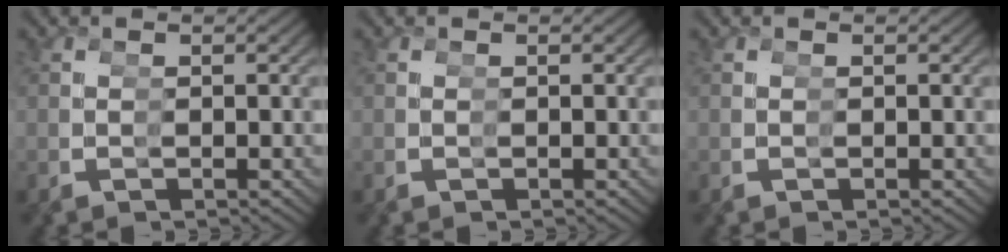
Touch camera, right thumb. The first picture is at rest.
{"total": 0.0}
{"total": 0.0}